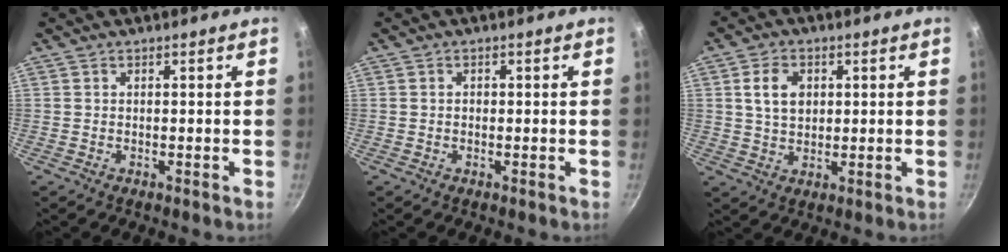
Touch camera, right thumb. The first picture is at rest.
{"total": 0.7, "force": [-0.1, 0.6, 0.3], "torque": [-0.003, 0.004, -0.001]}
{"total": 6.2, "force": [1.5, 4.6, 3.9], "torque": [-0.056, 0.000, 0.027]}